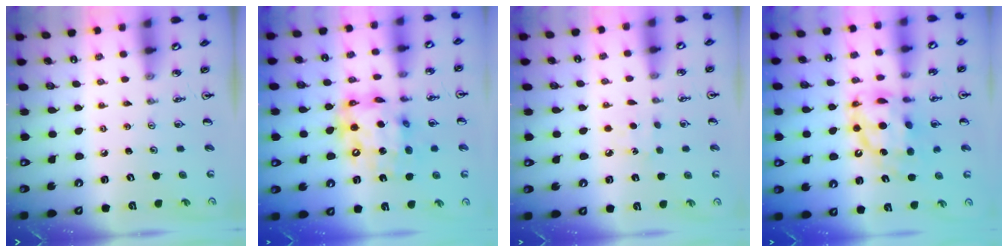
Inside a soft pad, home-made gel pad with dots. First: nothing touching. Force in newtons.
{"total": 15.4, "press": 15.4, "slide": 1.2}
{"total": 5.2, "press": 5.2, "slide": 0.6}
{"total": 13.5, "press": 13.4, "slide": 1.3}